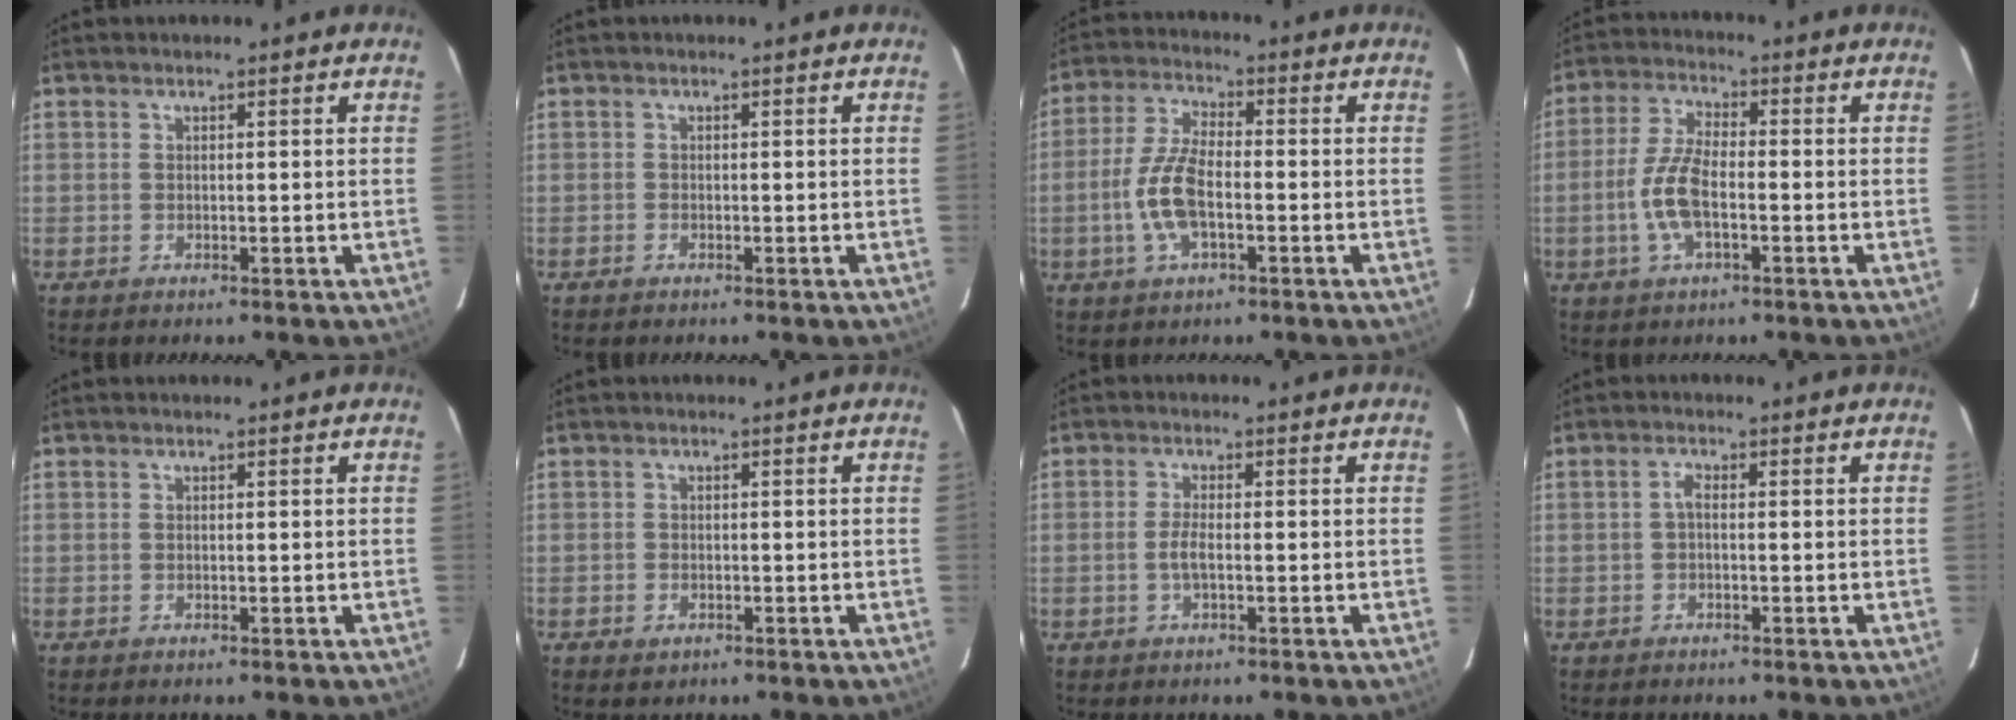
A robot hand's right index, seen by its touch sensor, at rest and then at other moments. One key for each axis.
{"total": 0.6, "fx": -0.5, "fy": 0.3, "fz": 0.0, "tx": 0.000, "ty": 0.000, "tz": -0.012}
{"total": 9.5, "fx": -2.4, "fy": 3.8, "fz": 8.3, "tx": -0.179, "ty": 0.005, "tz": -0.048}
{"total": 8.6, "fx": -2.3, "fy": 3.3, "fz": 7.6, "tx": -0.163, "ty": 0.005, "tz": -0.046}
{"total": 0.0}
{"total": 1.9, "fx": -1.0, "fy": 1.4, "fz": 0.6, "tx": -0.011, "ty": -0.003, "tz": -0.016}
{"total": 2.6, "fx": -0.7, "fy": 0.5, "fz": 2.5, "tx": -0.051, "ty": 0.000, "tz": -0.014}
{"total": 1.3, "fx": -0.3, "fy": 0.6, "fz": 1.2, "tx": -0.025, "ty": 0.007, "tz": -0.007}